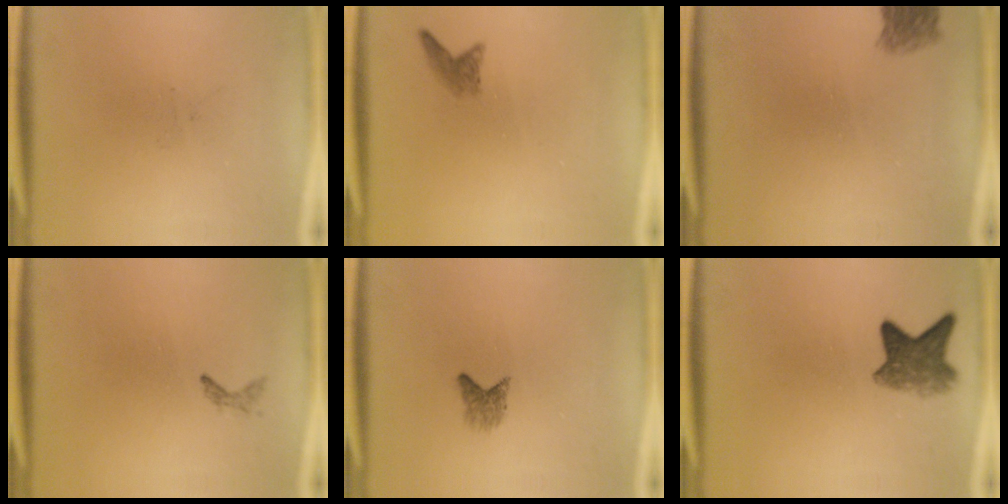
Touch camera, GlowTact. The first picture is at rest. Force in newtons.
{"total": 1.5}
{"total": 2.6}
{"total": 0.7}
{"total": 1.8}
{"total": 5.7}